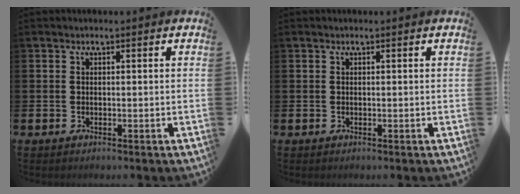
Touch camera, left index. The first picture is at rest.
{"total": 0.0}